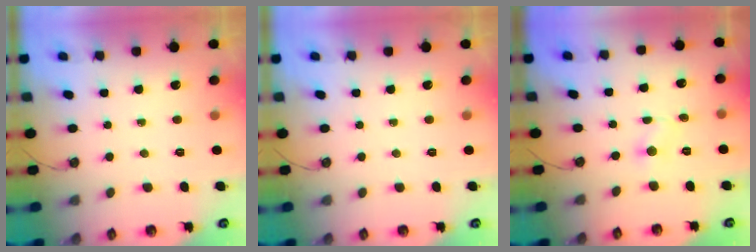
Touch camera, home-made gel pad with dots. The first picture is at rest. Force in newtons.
{"total": 0.0}
{"total": 1.7, "press": 1.6, "slide": 0.2}